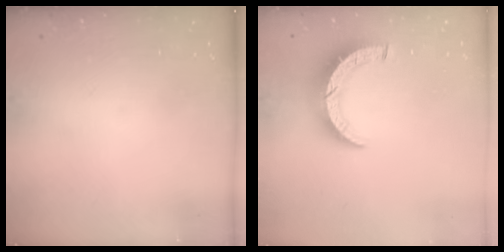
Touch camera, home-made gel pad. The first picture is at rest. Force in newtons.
{"total": 8.4, "press": 8.4, "slide": 0.7}